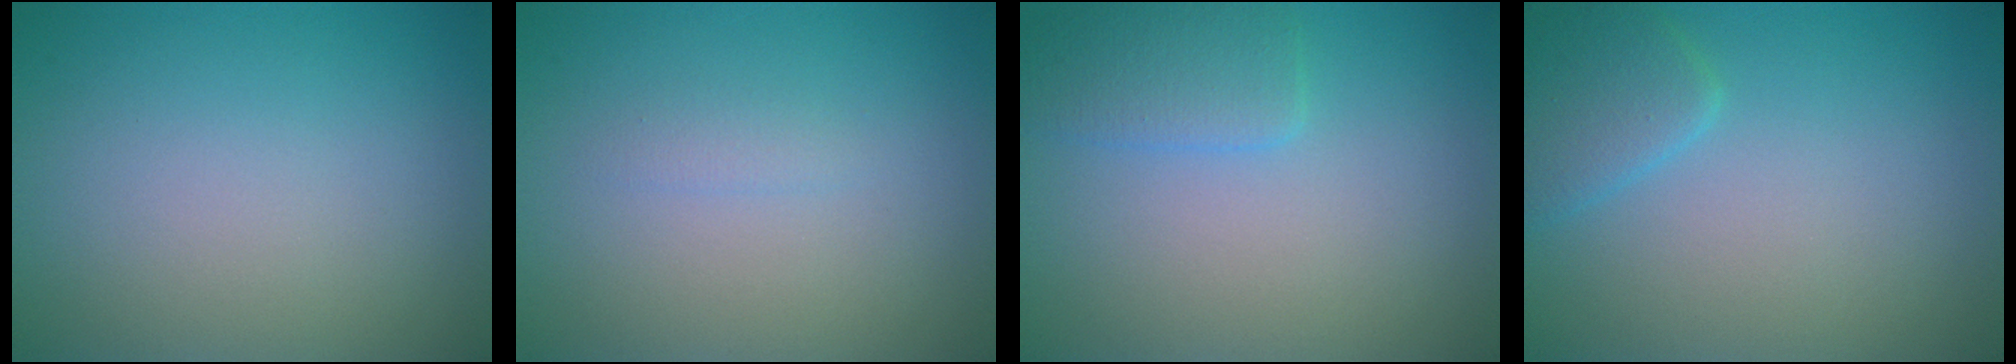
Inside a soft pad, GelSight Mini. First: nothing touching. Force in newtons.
{"total": 0.7, "press": 0.7, "slide": 0.0}
{"total": 2.4, "press": 2.4, "slide": 0.1}
{"total": 2.6, "press": 2.6, "slide": 0.2}